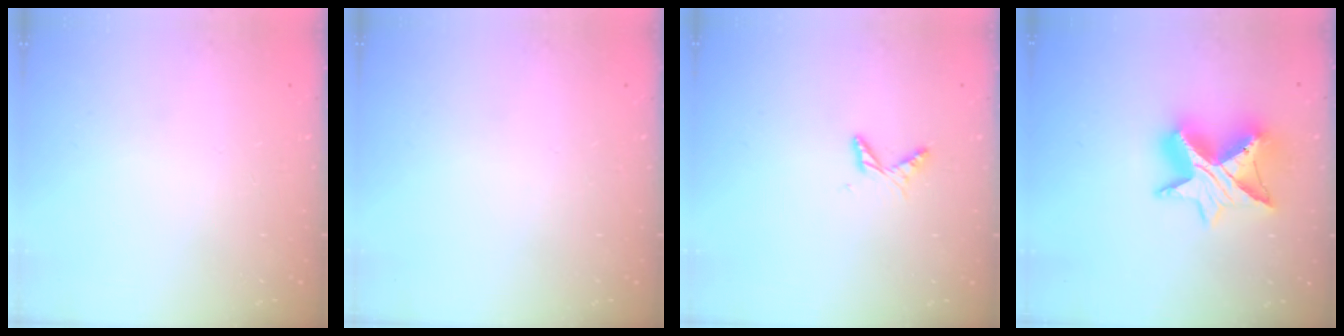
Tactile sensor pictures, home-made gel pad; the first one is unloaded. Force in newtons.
{"total": 0.0}
{"total": 5.9, "press": 5.9, "slide": 0.5}
{"total": 14.9, "press": 14.9, "slide": 1.1}